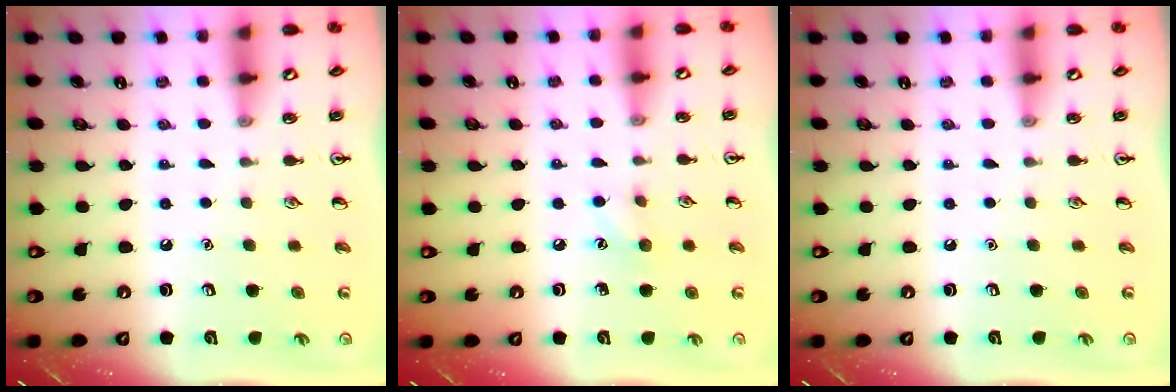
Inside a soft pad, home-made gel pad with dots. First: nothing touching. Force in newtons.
{"total": 5.6, "press": 5.4, "slide": 1.6}
{"total": 0.0}